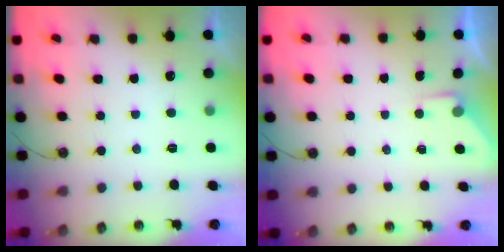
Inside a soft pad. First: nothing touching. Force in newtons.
{"total": 2.8, "press": 2.8, "slide": 0.4}